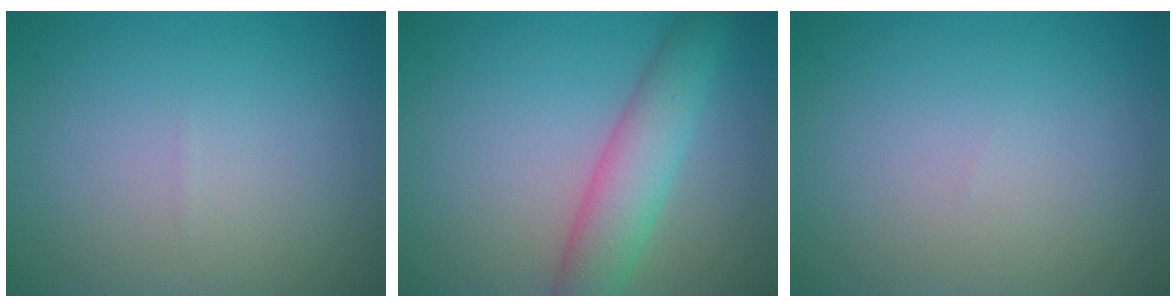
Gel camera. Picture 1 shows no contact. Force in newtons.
{"total": 4.7, "press": 4.7, "slide": 0.2}
{"total": 0.0}